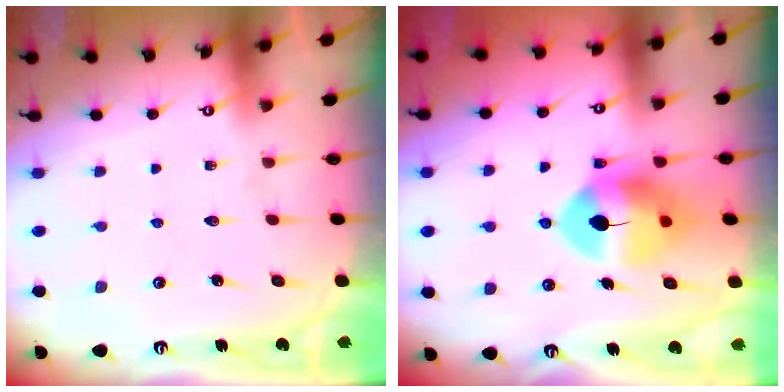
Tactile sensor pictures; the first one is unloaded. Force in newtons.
{"total": 11.5, "press": 11.4, "slide": 2.0}